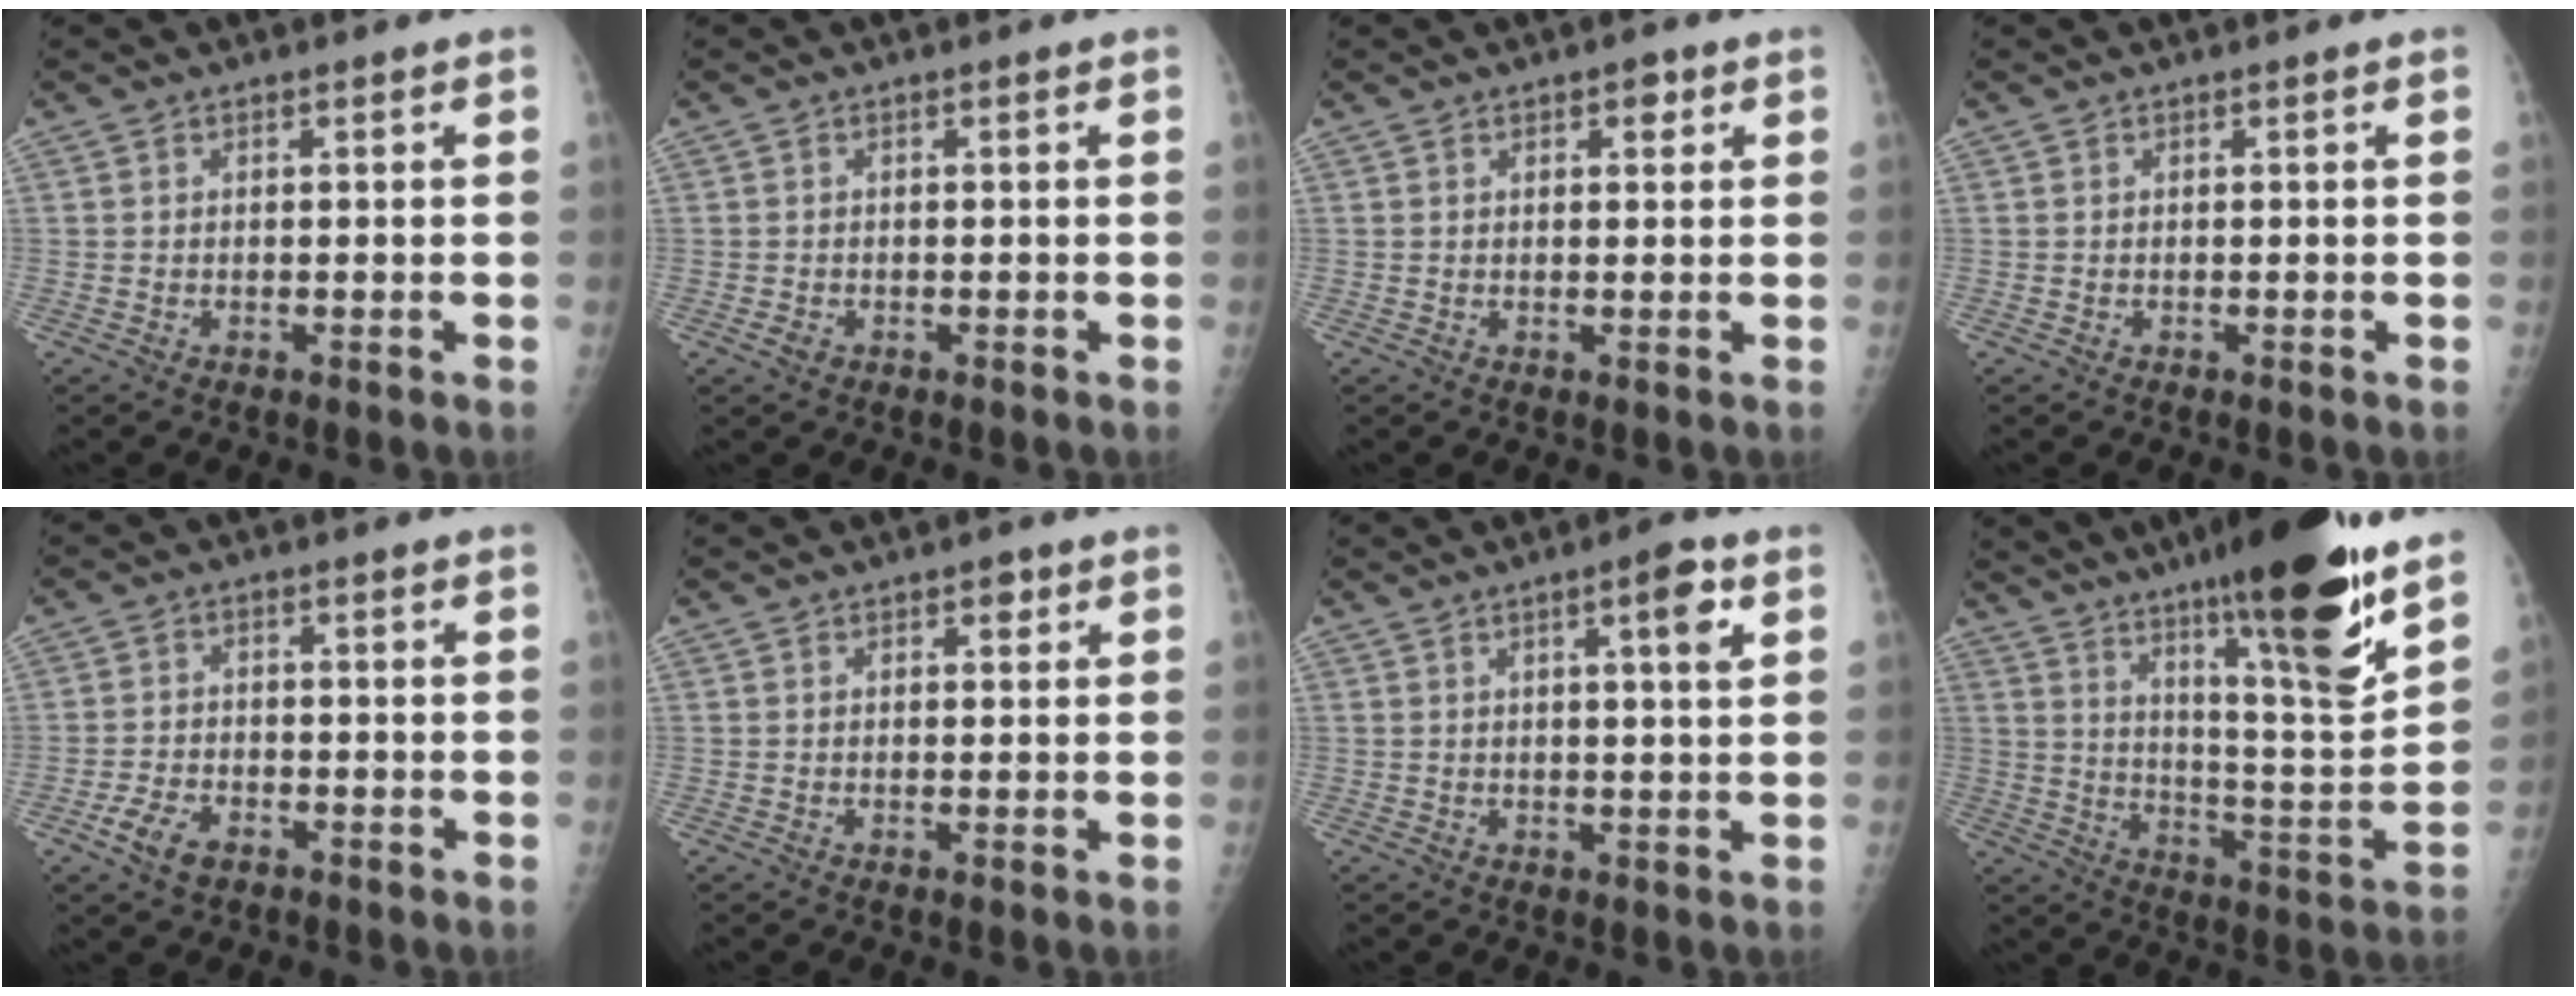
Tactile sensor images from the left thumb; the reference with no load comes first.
{"total": 1.5, "force": [-0.7, 1.1, 0.7], "torque": [-0.011, 0.002, -0.013]}
{"total": 2.2, "force": [1.1, 1.2, 1.5], "torque": [-0.007, -0.002, 0.013]}
{"total": 0.0}
{"total": 5.3, "force": [-3.0, 3.0, 3.1], "torque": [-0.060, 0.012, -0.055]}
{"total": 2.0, "force": [1.0, 1.1, 1.3], "torque": [-0.005, -0.002, 0.012]}
{"total": 5.4, "force": [2.3, 0.8, 4.9], "torque": [-0.069, -0.005, 0.031]}
{"total": 24.1, "force": [15.7, 3.2, 18.1], "torque": [-0.257, -0.074, 0.254]}